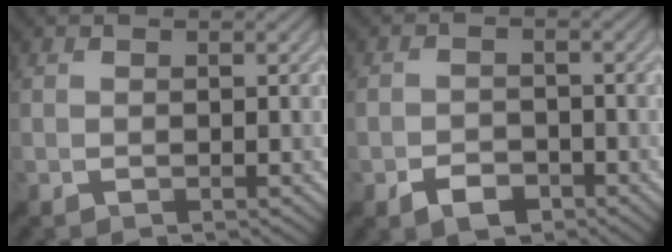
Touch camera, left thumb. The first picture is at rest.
{"total": 2.8, "force": [-1.4, 1.8, 1.7], "torque": [-0.032, 0.004, -0.029]}